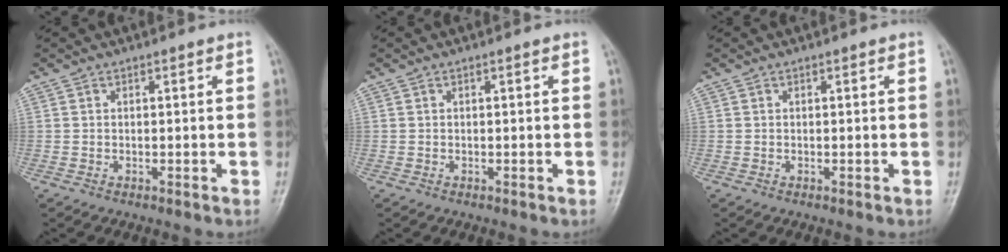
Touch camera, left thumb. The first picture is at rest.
{"total": 0.0}
{"total": 0.0}